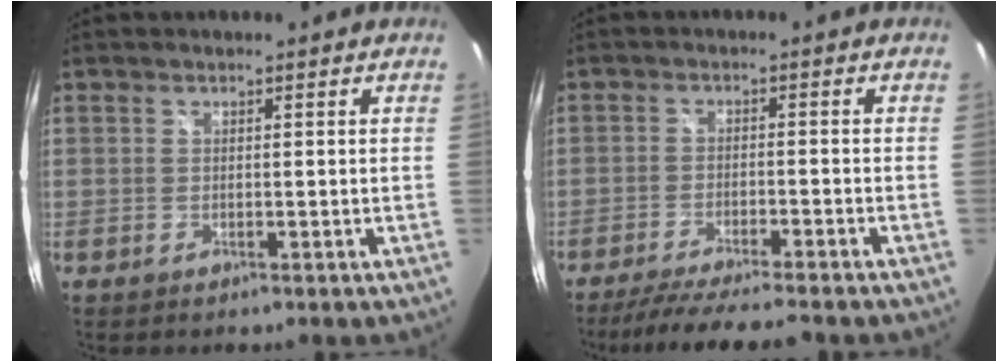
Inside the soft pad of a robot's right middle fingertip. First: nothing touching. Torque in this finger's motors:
{"motor_torque": [0.59, -0.60, 0.10, 0.06]}